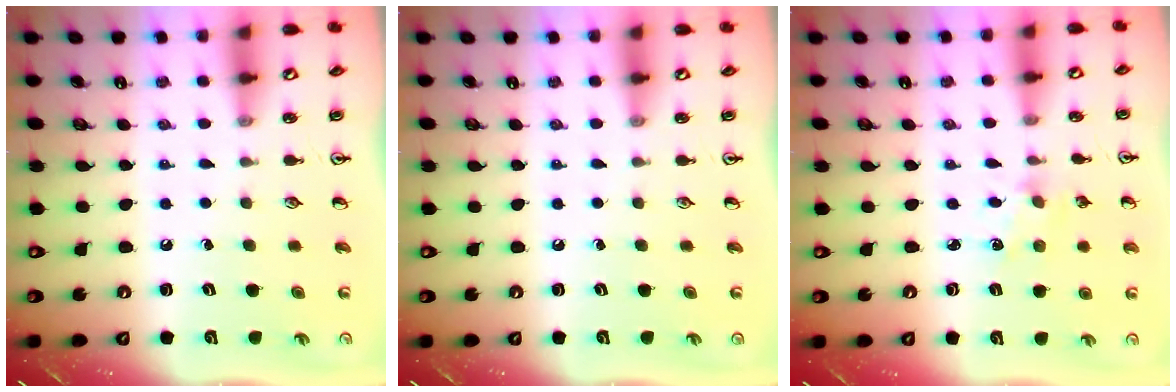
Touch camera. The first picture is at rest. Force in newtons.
{"total": 0.0}
{"total": 1.8, "press": 1.7, "slide": 0.5}